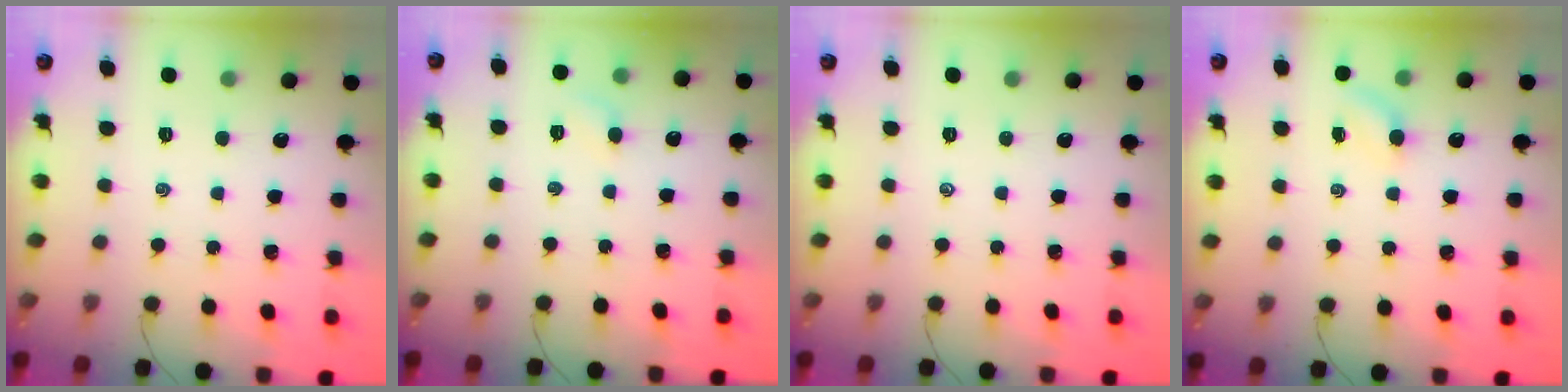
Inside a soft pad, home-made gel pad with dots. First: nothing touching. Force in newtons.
{"total": 4.8, "press": 4.6, "slide": 1.3}
{"total": 0.0}
{"total": 4.1, "press": 3.9, "slide": 1.3}